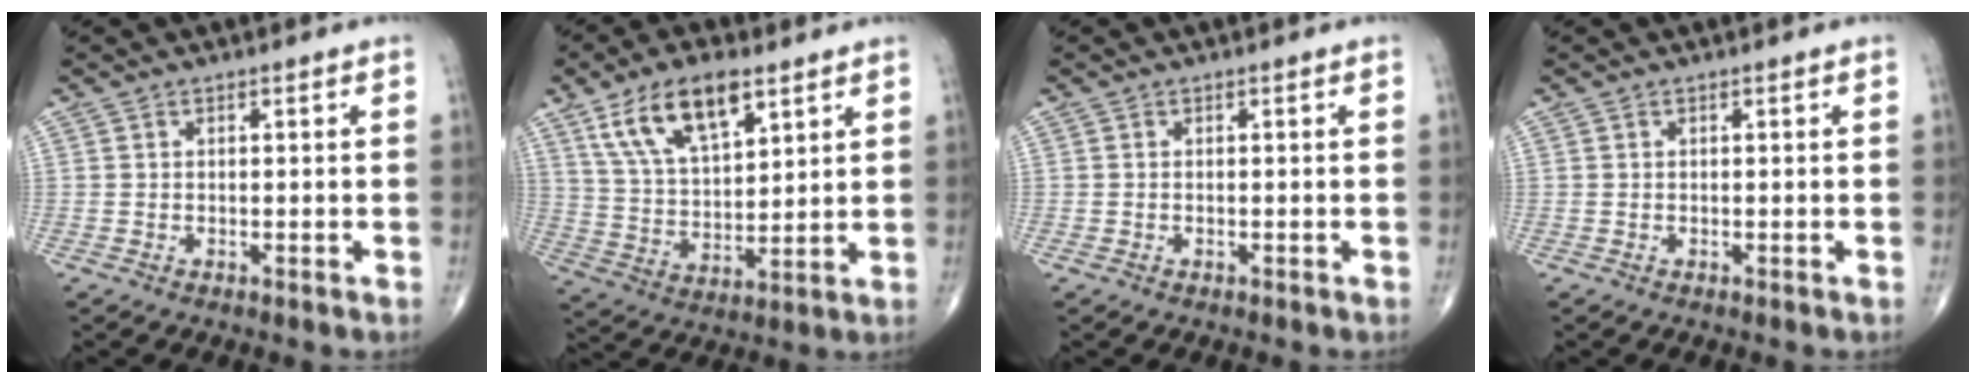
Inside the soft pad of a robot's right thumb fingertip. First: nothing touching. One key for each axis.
{"total": 14.7, "fx": 8.2, "fy": 6.6, "fz": 10.2, "tx": -0.165, "ty": -0.025, "tz": 0.158}
{"total": 0.0}
{"total": 0.0}